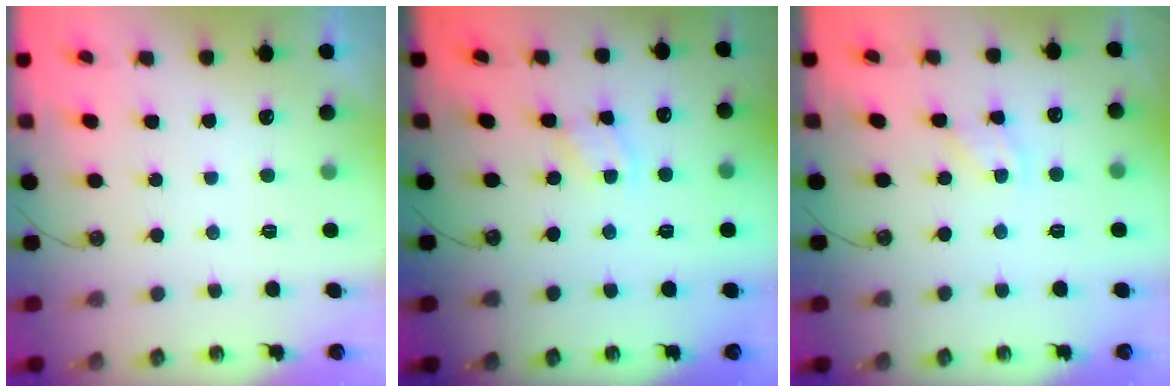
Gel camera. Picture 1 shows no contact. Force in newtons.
{"total": 2.1, "press": 2.1, "slide": 0.3}
{"total": 3.0, "press": 3.0, "slide": 0.4}